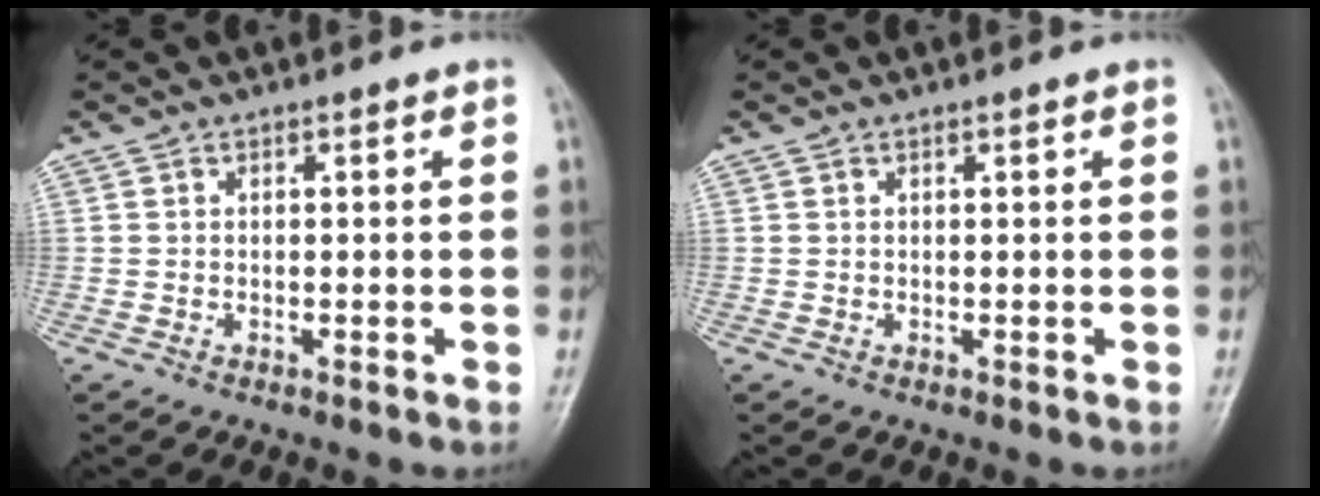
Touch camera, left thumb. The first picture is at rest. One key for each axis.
{"total": 0.0}